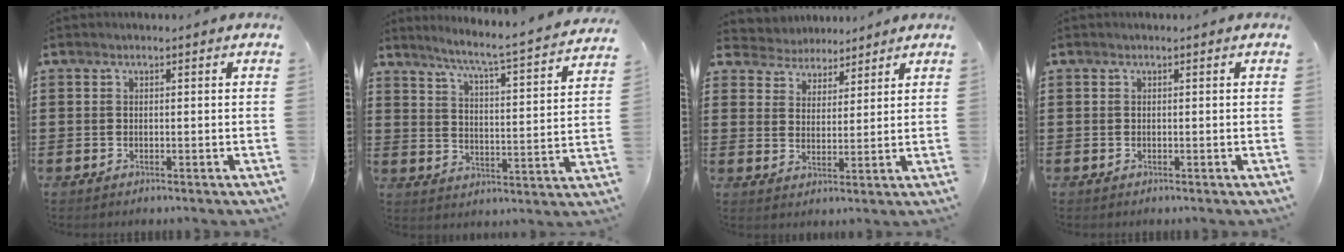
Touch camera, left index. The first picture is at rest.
{"total": 5.5, "force": [4.8, -1.0, 2.4], "torque": [-0.070, -0.046, 0.070]}
{"total": 4.0, "force": [3.5, 1.8, -0.6], "torque": [-0.014, -0.012, 0.062]}
{"total": 0.0}